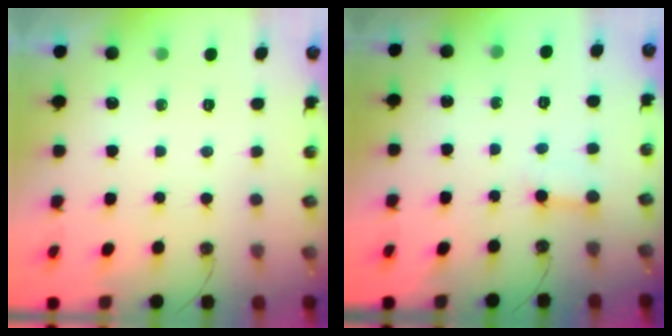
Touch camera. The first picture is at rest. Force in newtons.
{"total": 3.1, "press": 3.0, "slide": 0.3}